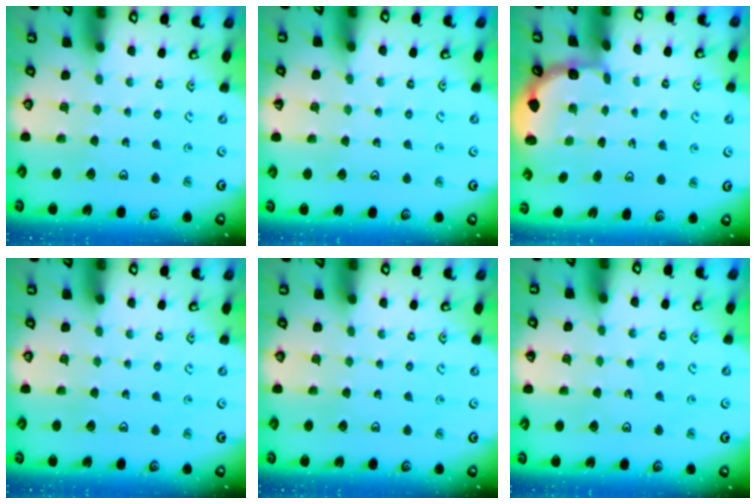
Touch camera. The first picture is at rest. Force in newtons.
{"total": 2.8, "press": 2.7, "slide": 0.5}
{"total": 1.8, "press": 1.4, "slide": 1.1}
{"total": 0.0}
{"total": 0.0}
{"total": 3.1, "press": 3.1, "slide": 0.4}